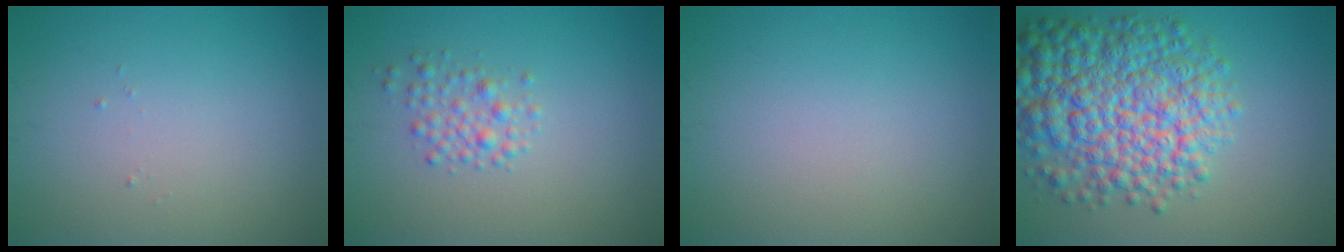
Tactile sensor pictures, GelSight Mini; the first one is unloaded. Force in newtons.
{"total": 2.0, "press": 2.0, "slide": 0.0}
{"total": 0.0}
{"total": 10.8, "press": 10.8, "slide": 0.3}